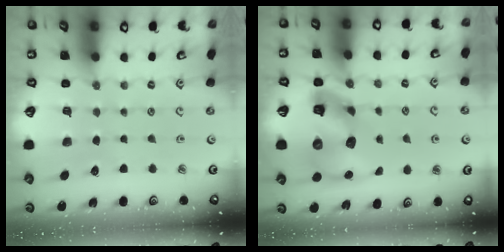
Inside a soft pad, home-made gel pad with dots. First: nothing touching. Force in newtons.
{"total": 15.9, "press": 15.7, "slide": 2.4}